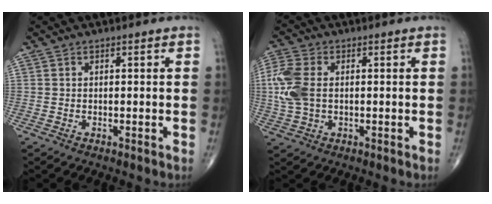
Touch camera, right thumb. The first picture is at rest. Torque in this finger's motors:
{"motor_torque": [0.21, 0.08, 0.68, 0.50, 0.09]}